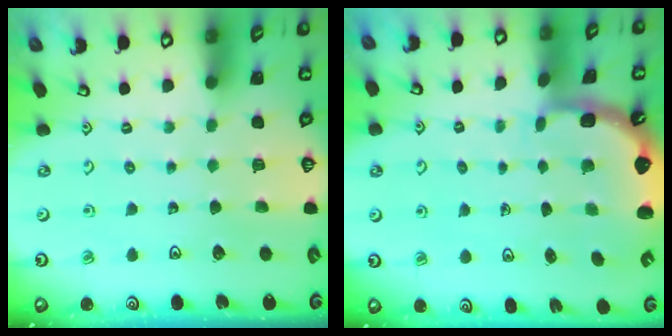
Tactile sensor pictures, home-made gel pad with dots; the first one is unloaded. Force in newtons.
{"total": 2.4, "press": 1.7, "slide": 1.6}